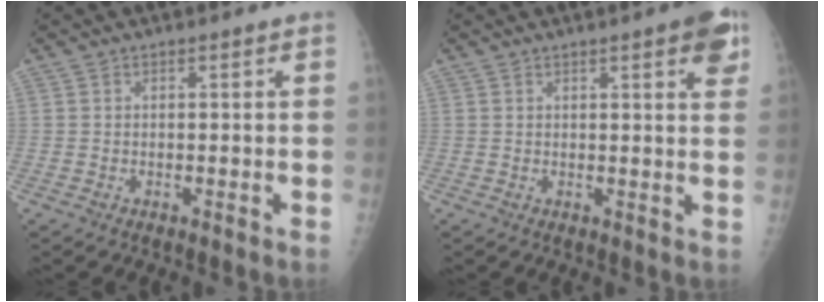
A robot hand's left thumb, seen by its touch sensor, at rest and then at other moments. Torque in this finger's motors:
{"motor_torque": [0.73, 0.55, 0.42, -0.47, 0.00]}